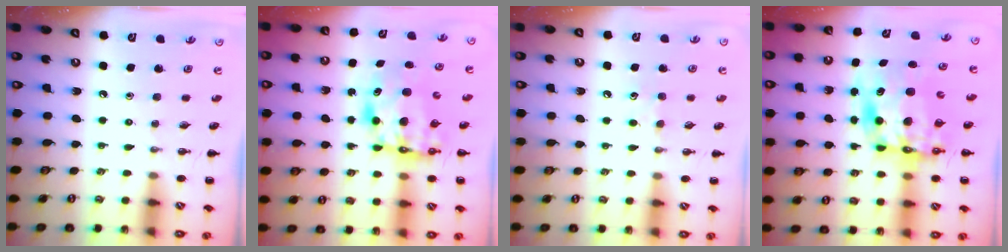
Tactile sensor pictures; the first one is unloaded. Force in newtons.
{"total": 7.1, "press": 7.0, "slide": 1.4}
{"total": 4.9, "press": 4.7, "slide": 1.4}
{"total": 11.1, "press": 10.7, "slide": 2.8}